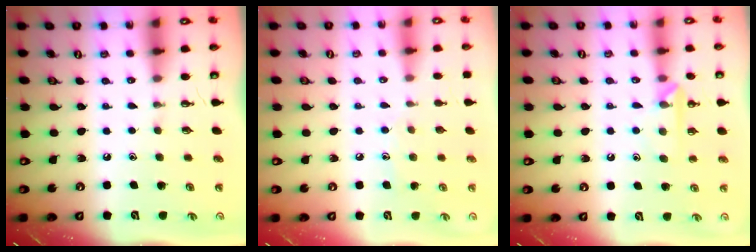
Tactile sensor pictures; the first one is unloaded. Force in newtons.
{"total": 6.4, "press": 6.4, "slide": 0.5}
{"total": 6.6, "press": 6.6, "slide": 0.8}